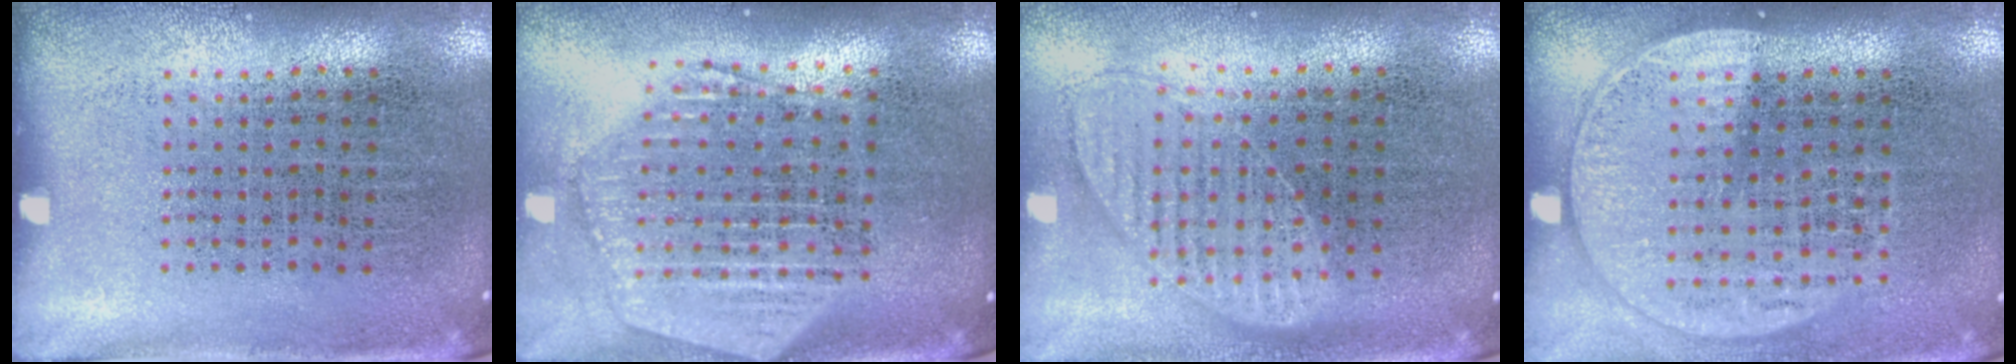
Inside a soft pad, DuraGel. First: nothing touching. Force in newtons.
{"total": 2.4, "press": 2.1, "slide": 1.3}
{"total": 1.0, "press": 1.0, "slide": 0.1}
{"total": 1.6, "press": 1.4, "slide": 0.7}